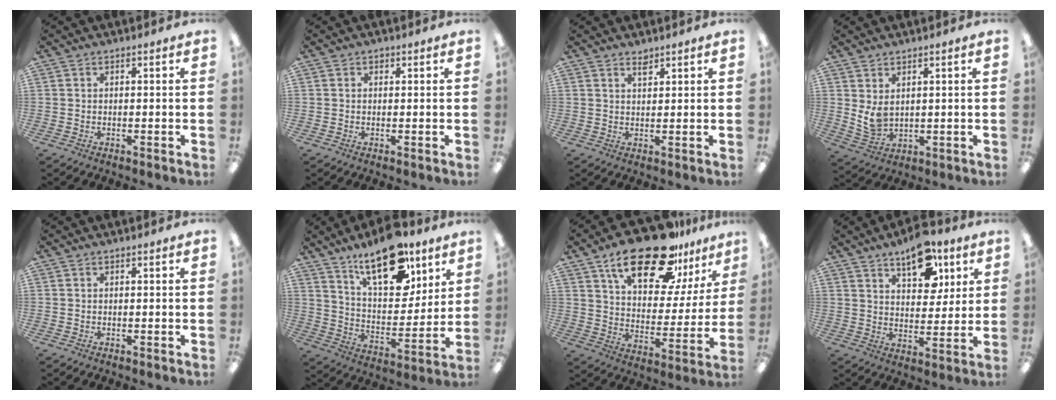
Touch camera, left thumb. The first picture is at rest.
{"total": 0.7, "force": [0.5, 0.5, 0.2], "torque": [-0.006, 0.001, 0.009]}
{"total": 2.3, "force": [2.0, 0.7, 0.9], "torque": [-0.013, -0.005, 0.036]}
{"total": 5.3, "force": [2.3, 3.3, 3.4], "torque": [-0.081, -0.017, 0.040]}
{"total": 0.0}
{"total": 20.0, "force": [13.4, 9.4, 11.6], "torque": [-0.183, -0.071, 0.230]}
{"total": 23.6, "force": [16.5, 9.8, 13.8], "torque": [-0.214, -0.098, 0.280]}
{"total": 12.9, "force": [8.2, 6.9, 7.3], "torque": [-0.092, -0.034, 0.140]}